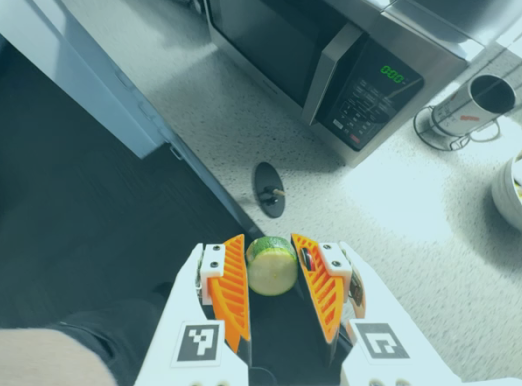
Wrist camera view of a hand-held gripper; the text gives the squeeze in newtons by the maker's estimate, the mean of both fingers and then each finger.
{"total": 9.7, "left": 9.9, "right": 9.6}